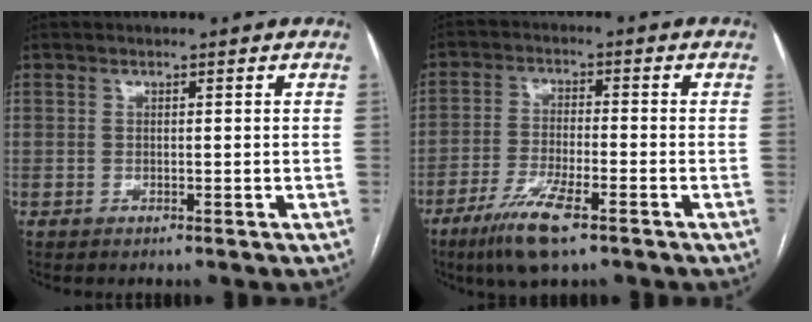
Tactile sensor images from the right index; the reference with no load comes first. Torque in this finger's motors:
{"motor_torque": [0.44, 0.06, 0.07, 0.02]}